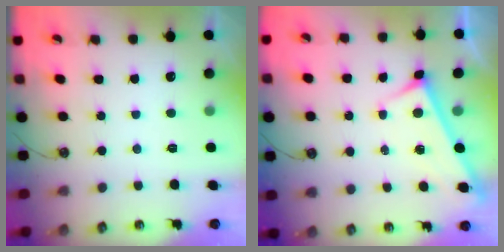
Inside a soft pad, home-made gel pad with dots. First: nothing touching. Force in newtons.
{"total": 3.1, "press": 3.1, "slide": 0.3}